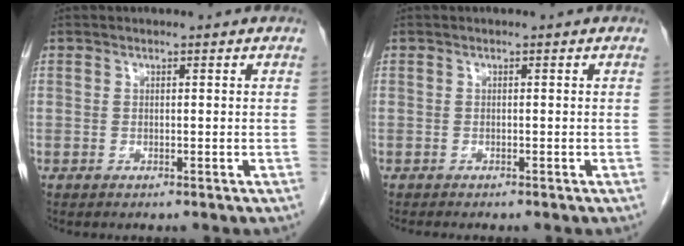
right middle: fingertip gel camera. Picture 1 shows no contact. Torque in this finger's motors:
{"motor_torque": [0.17, -0.09, -0.01, 0.01]}